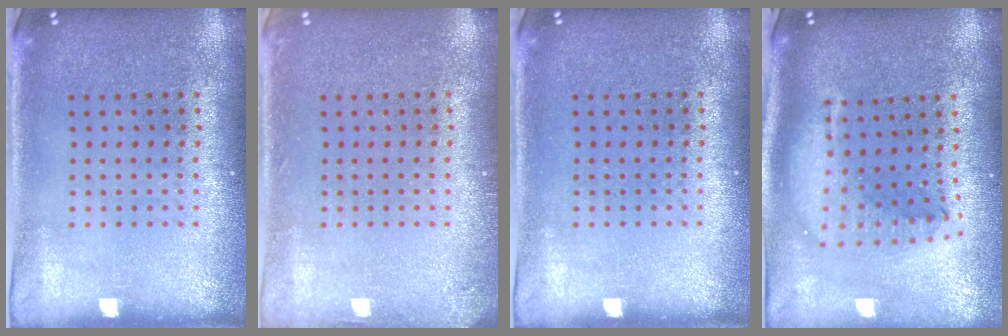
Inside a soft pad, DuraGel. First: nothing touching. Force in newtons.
{"total": 0.9, "press": 0.9, "slide": 0.1}
{"total": 0.0}
{"total": 2.3, "press": 1.7, "slide": 1.5}